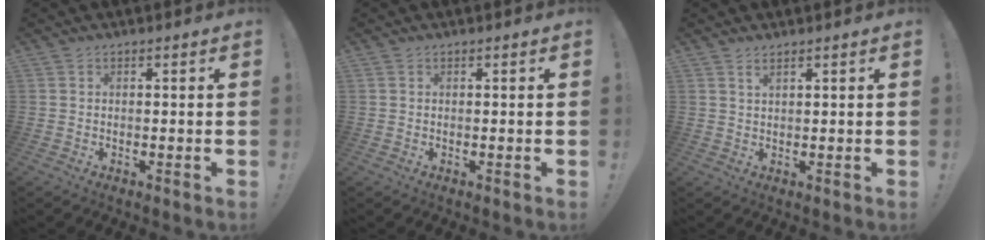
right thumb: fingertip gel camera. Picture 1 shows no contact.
{"total": 0.0}
{"total": 1.3, "force": [1.0, 0.2, 0.9], "torque": [-0.019, -0.002, 0.017]}